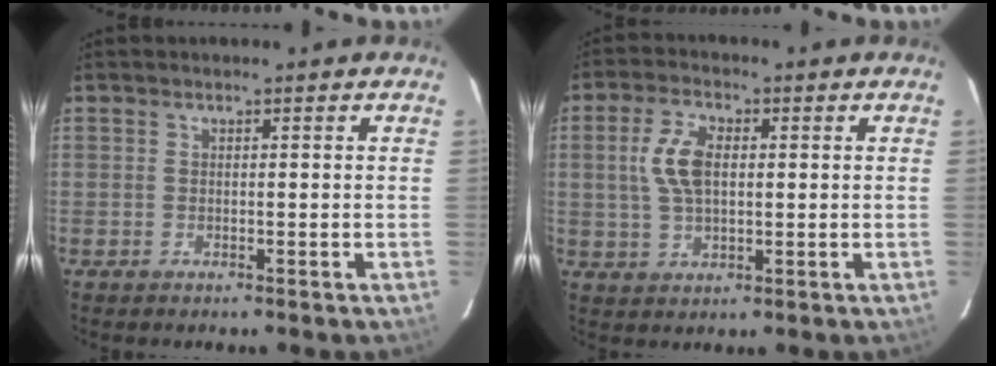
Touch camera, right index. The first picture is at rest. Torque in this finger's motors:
{"motor_torque": [0.18, 0.06, 0.20, 0.11]}